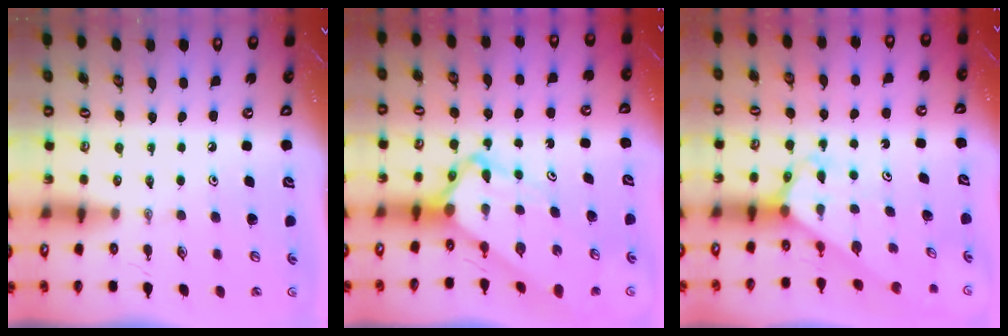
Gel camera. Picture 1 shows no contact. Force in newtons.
{"total": 6.3, "press": 6.3, "slide": 0.4}
{"total": 2.6, "press": 2.6, "slide": 0.2}